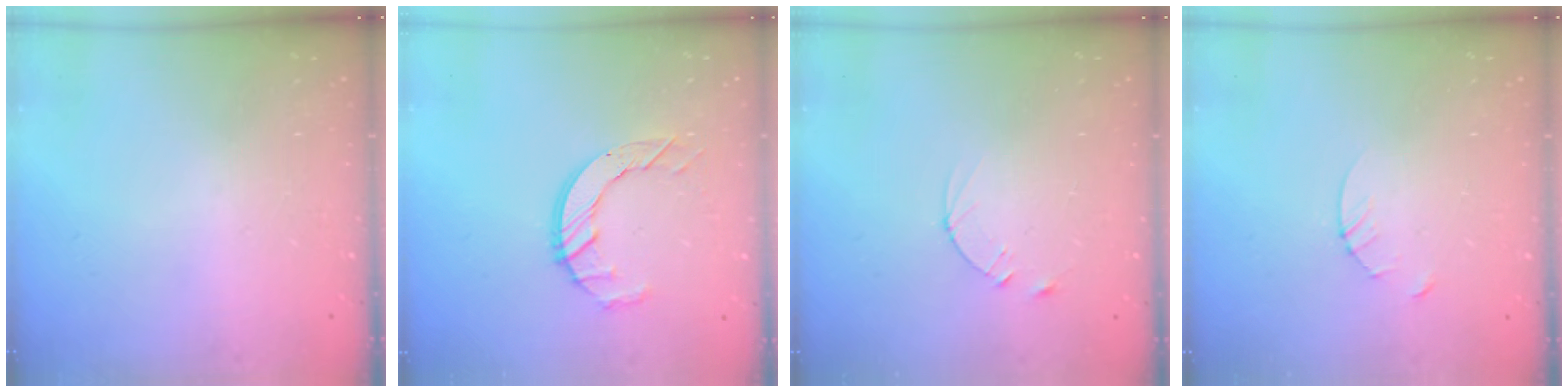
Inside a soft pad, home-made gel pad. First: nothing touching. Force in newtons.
{"total": 7.4, "press": 7.4, "slide": 0.5}
{"total": 2.4, "press": 2.3, "slide": 0.2}
{"total": 3.2, "press": 3.2, "slide": 0.3}